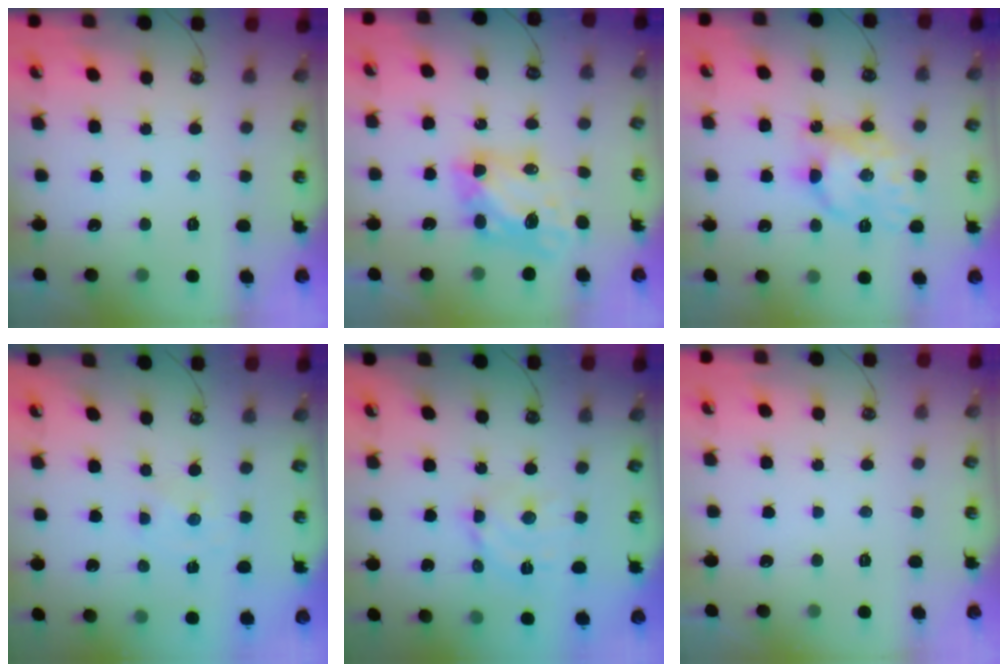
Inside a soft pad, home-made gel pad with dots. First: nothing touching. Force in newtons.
{"total": 6.3, "press": 6.3, "slide": 0.7}
{"total": 14.7, "press": 14.6, "slide": 0.8}
{"total": 0.0}
{"total": 8.7, "press": 8.7, "slide": 0.5}
{"total": 0.0}